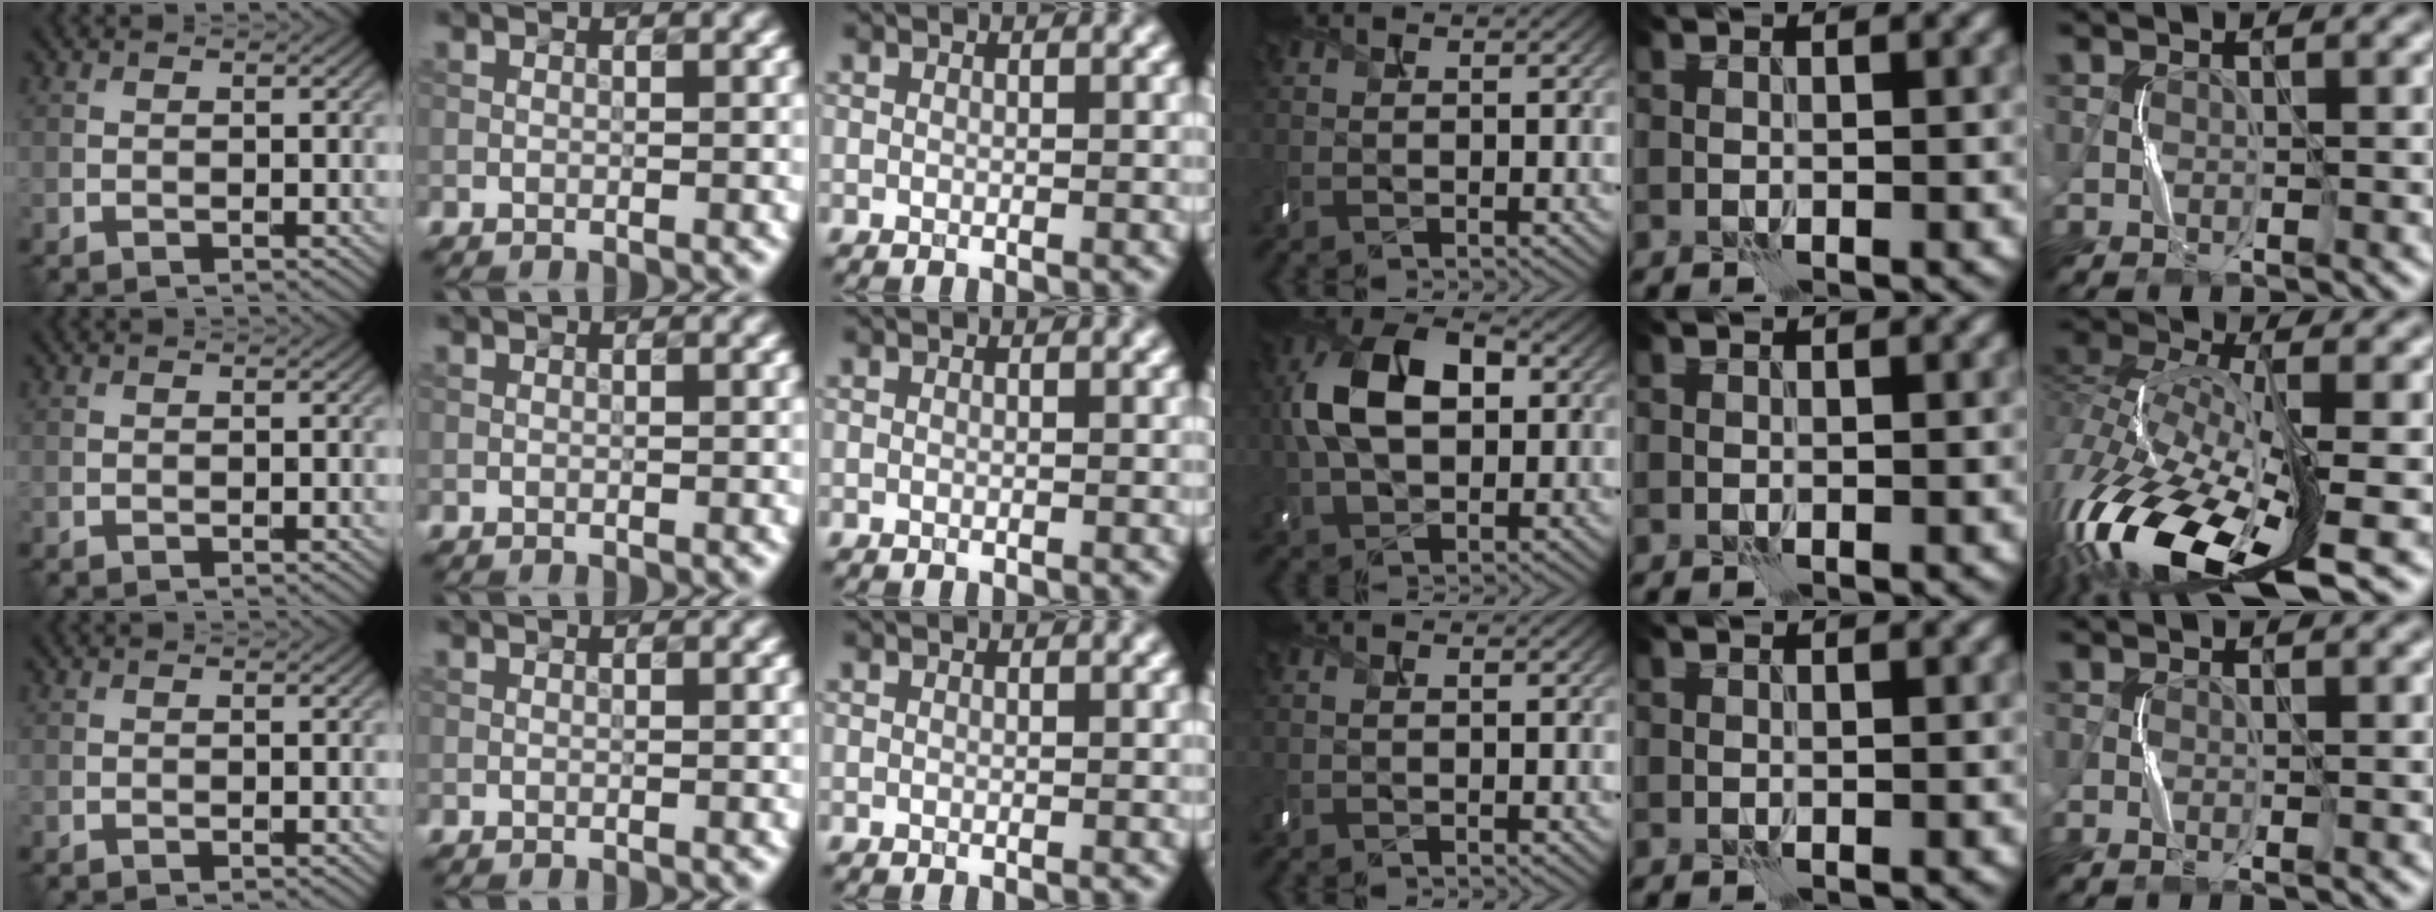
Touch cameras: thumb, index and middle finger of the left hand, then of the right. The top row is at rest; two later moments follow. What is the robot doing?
{"motion": "shake", "object": "handbell"}